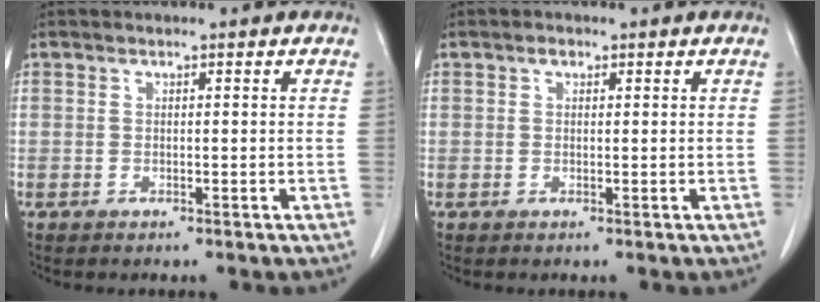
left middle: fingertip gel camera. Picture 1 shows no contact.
{"total": 0.9, "force": [0.5, 0.6, 0.5], "torque": [-0.009, 0.002, 0.007]}